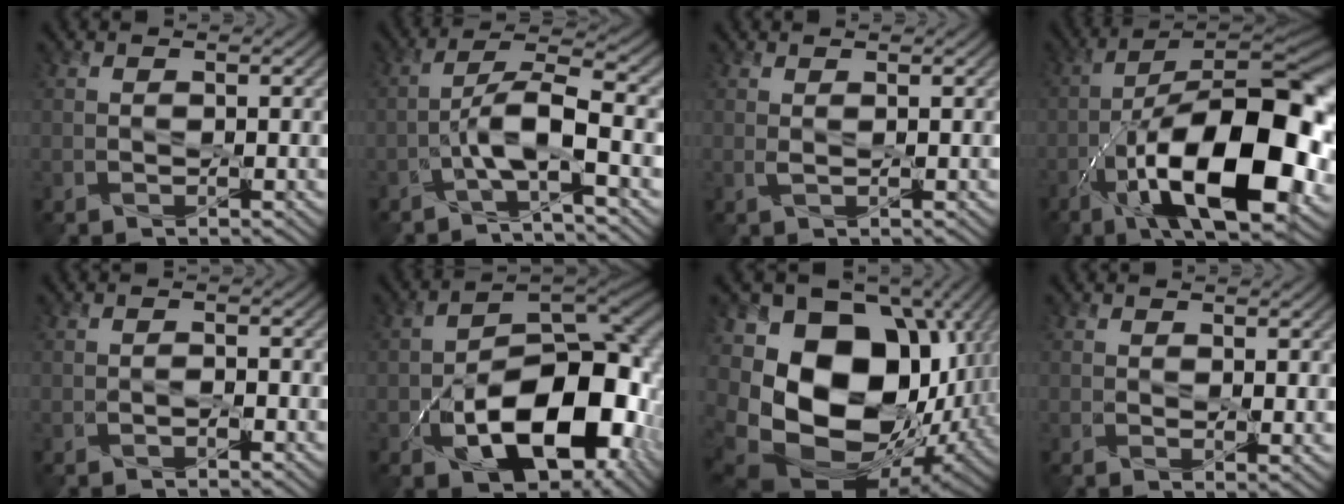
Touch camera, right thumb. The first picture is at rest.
{"total": 5.6, "force": [-2.8, 0.3, 4.8], "torque": [-0.085, 0.022, -0.058]}
{"total": 0.8, "force": [0.5, 0.0, 0.6], "torque": [-0.015, 0.005, 0.011]}
{"total": 18.7, "force": [-7.1, 7.1, 15.8], "torque": [-0.239, 0.005, -0.125]}
{"total": 1.0, "force": [-0.8, 0.2, 0.7], "torque": [0.001, 0.001, -0.011]}
{"total": 14.6, "force": [-5.4, 8.1, 10.8], "torque": [-0.145, -0.026, -0.088]}
{"total": 19.2, "force": [-0.9, 14.7, 12.3], "torque": [-0.259, -0.047, 0.037]}
{"total": 2.8, "force": [0.8, 1.6, 2.2], "torque": [-0.045, -0.006, 0.014]}